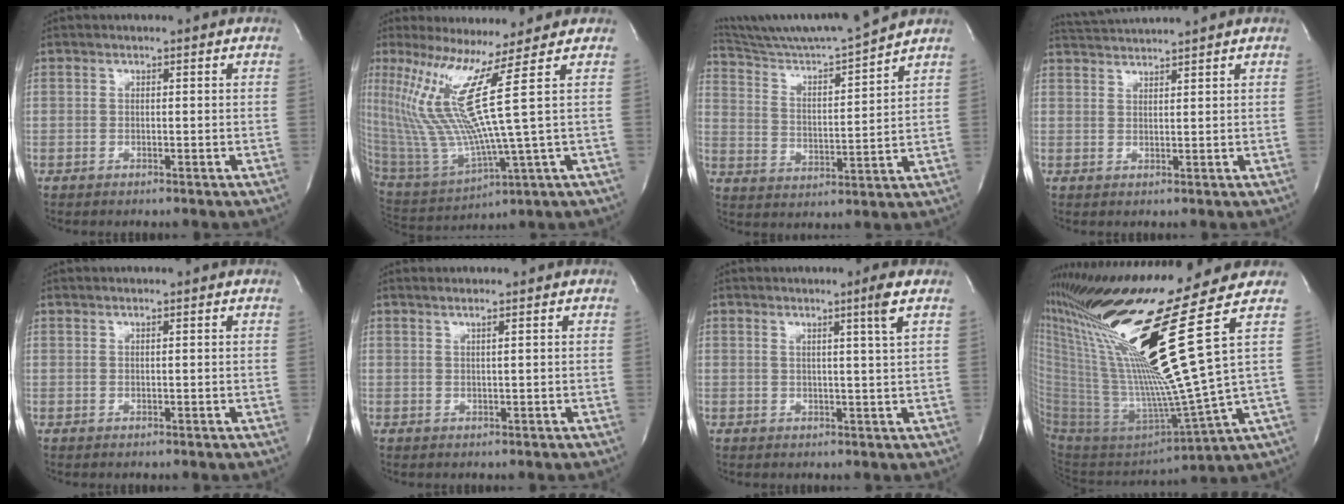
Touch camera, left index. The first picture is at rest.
{"total": 13.7, "force": [5.6, -3.0, 12.1], "torque": [-0.256, -0.020, 0.112]}
{"total": 13.7, "force": [12.9, -2.2, 3.9], "torque": [-0.085, -0.027, 0.221]}
{"total": 4.4, "force": [4.1, -1.4, 0.5], "torque": [-0.011, 0.010, 0.078]}
{"total": 0.0}
{"total": 0.9, "force": [0.5, -0.4, 0.6], "torque": [-0.024, -0.002, 0.015]}
{"total": 2.8, "force": [1.2, -1.2, 2.2], "torque": [-0.043, -0.016, 0.025]}
{"total": 24.1, "force": [13.1, -3.7, 19.8], "torque": [-0.382, -0.068, 0.236]}